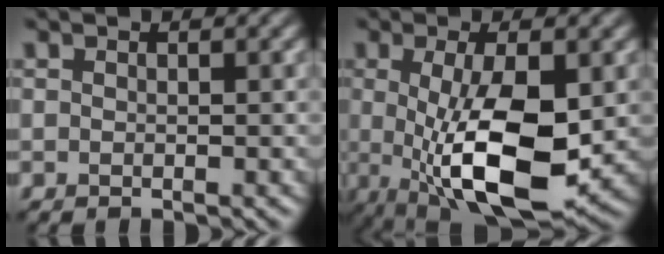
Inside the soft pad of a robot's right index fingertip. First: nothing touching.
{"total": 10.2, "force": [-1.0, 3.7, 9.4], "torque": [-0.176, -0.023, -0.007]}